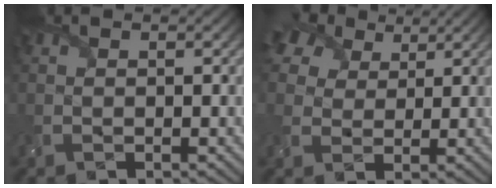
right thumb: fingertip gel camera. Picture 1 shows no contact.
{"total": 8.4, "force": [5.2, 5.3, 3.9], "torque": [-0.112, 0.024, 0.084]}